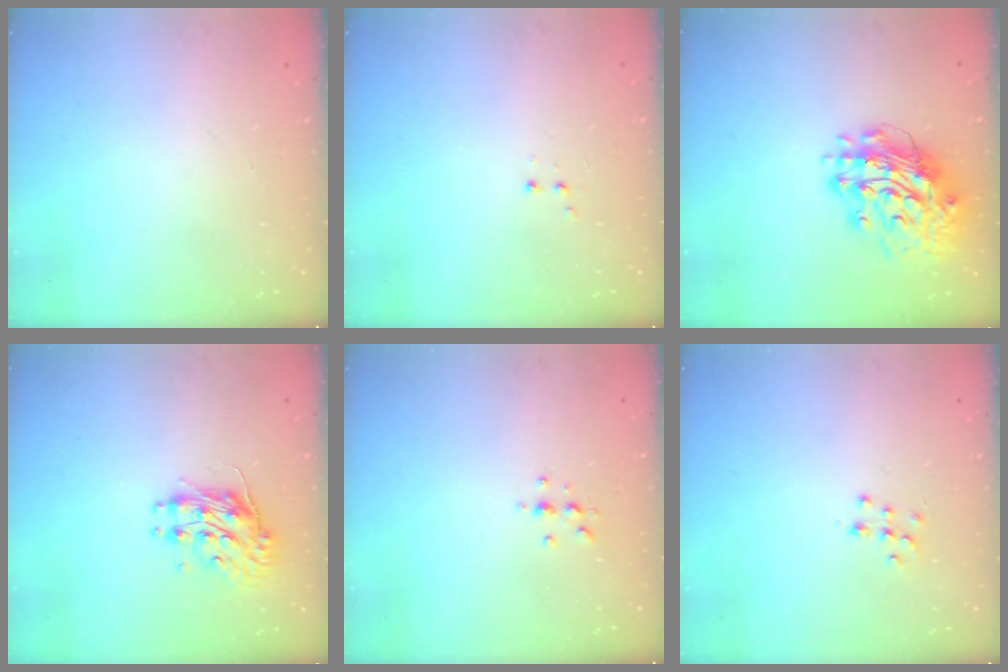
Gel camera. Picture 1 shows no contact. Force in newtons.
{"total": 2.8, "press": 2.8, "slide": 0.6}
{"total": 15.8, "press": 15.7, "slide": 1.7}
{"total": 10.4, "press": 10.4, "slide": 0.8}
{"total": 3.8, "press": 3.7, "slide": 0.4}
{"total": 7.2, "press": 7.2, "slide": 0.5}